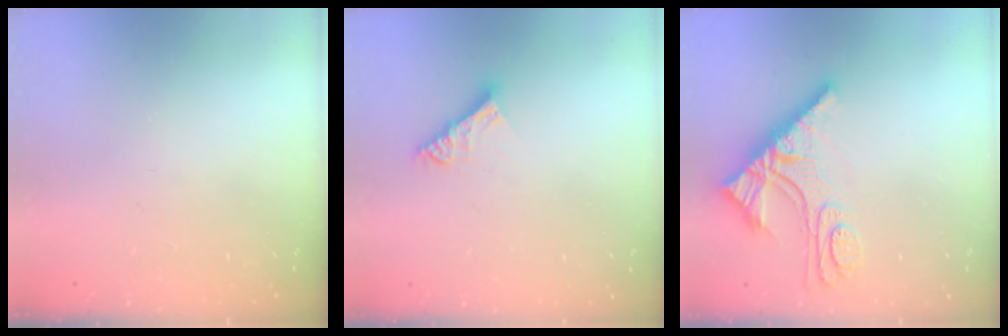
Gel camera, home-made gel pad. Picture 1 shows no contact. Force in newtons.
{"total": 5.7, "press": 5.7, "slide": 0.4}
{"total": 12.5, "press": 12.5, "slide": 0.7}